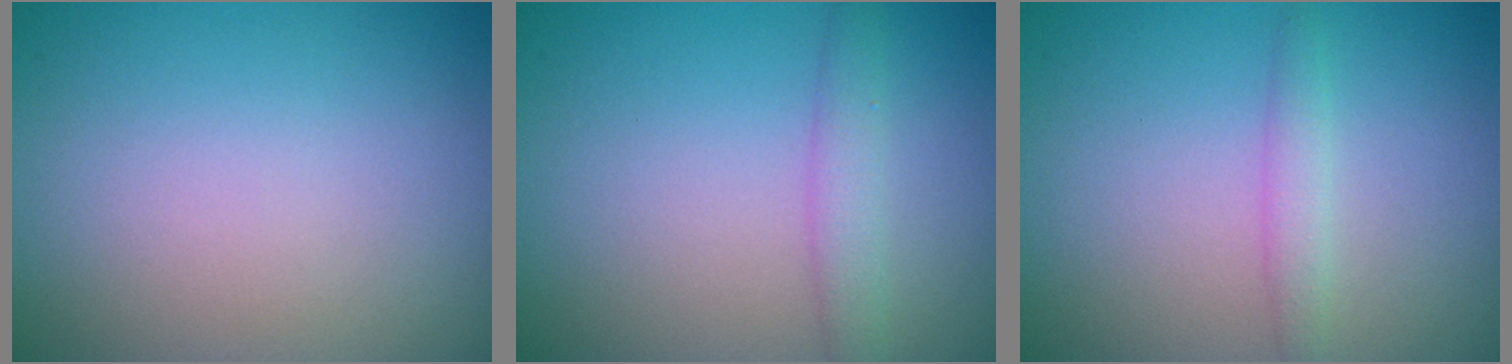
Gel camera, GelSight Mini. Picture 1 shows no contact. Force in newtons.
{"total": 2.0, "press": 2.0, "slide": 0.1}
{"total": 1.4, "press": 1.4, "slide": 0.1}